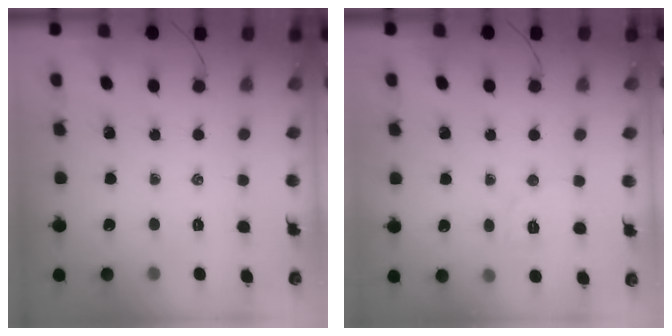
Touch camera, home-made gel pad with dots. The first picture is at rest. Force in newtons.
{"total": 5.7, "press": 5.6, "slide": 1.3}